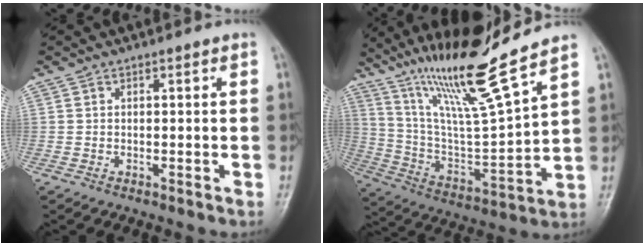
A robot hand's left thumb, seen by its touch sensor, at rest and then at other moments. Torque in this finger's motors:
{"motor_torque": [0.88, -0.08, 1.38, -1.40, 0.48]}